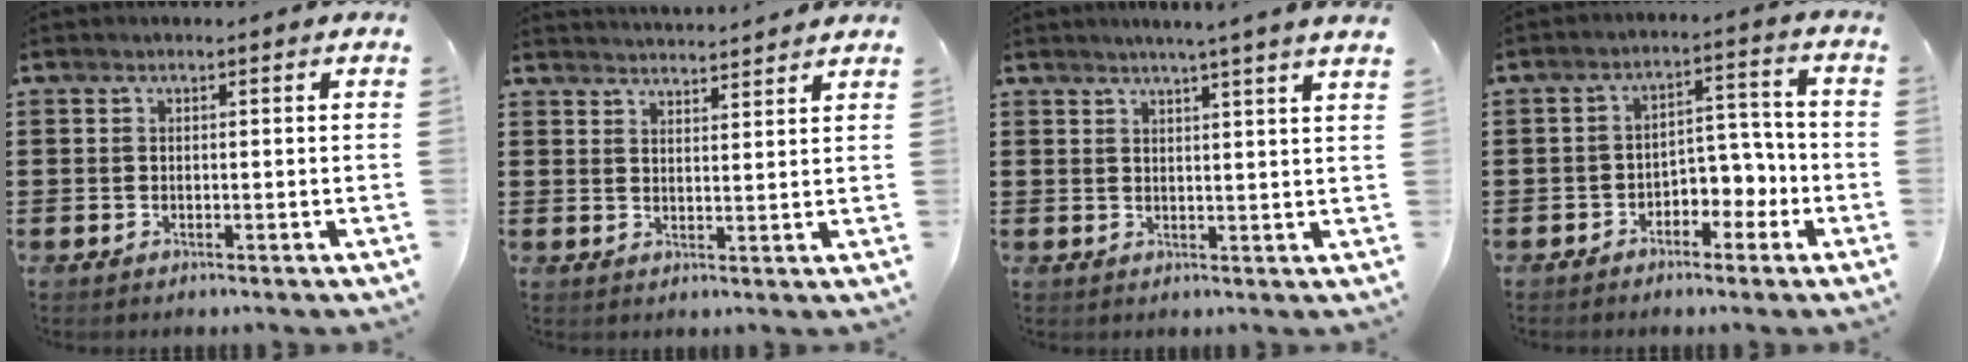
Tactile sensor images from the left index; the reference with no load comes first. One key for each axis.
{"total": 3.1, "fx": 3.0, "fy": -0.4, "fz": -0.2, "tx": -0.006, "ty": -0.016, "tz": 0.056}
{"total": 3.1, "fx": 2.6, "fy": -1.1, "fz": 1.2, "tx": -0.028, "ty": -0.011, "tz": 0.045}
{"total": 4.9, "fx": -3.1, "fy": 3.0, "fz": 2.3, "tx": -0.044, "ty": 0.014, "tz": -0.062}